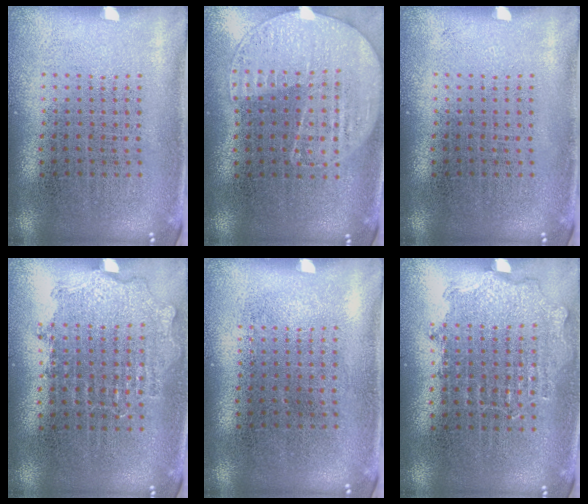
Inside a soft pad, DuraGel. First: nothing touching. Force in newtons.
{"total": 1.1, "press": 1.0, "slide": 0.4}
{"total": 0.0}
{"total": 0.8, "press": 0.7, "slide": 0.2}
{"total": 0.0}
{"total": 0.8, "press": 0.7, "slide": 0.3}